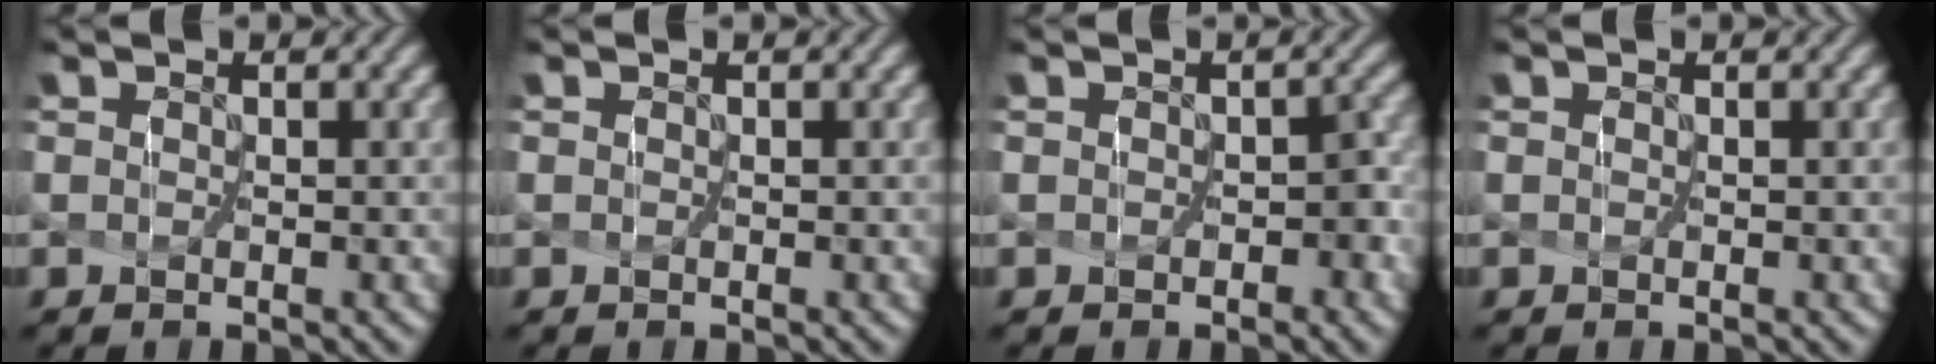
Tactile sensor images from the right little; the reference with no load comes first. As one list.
[{"total": 0.0}, {"total": 2.1, "force": [-0.9, 1.3, 1.4], "torque": [-0.009, -0.005, -0.007]}, {"total": 0.0}]